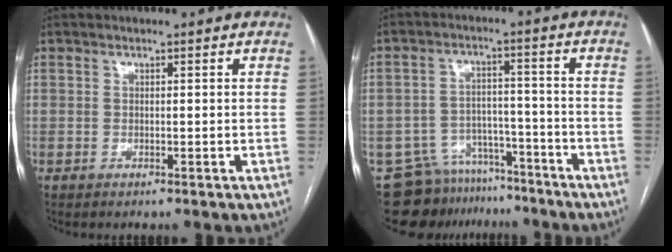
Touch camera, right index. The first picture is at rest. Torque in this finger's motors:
{"motor_torque": [-0.66, -0.76, -0.48, -0.21]}